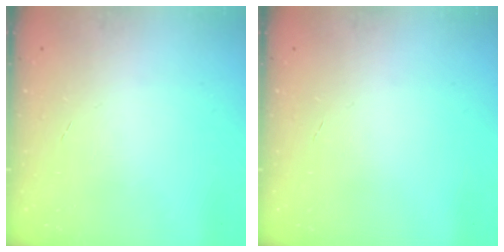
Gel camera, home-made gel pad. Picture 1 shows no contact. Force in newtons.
{"total": 0.0}